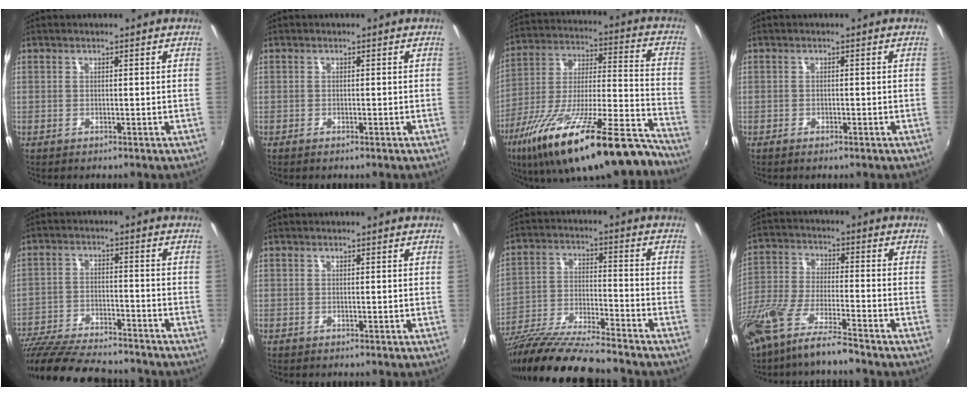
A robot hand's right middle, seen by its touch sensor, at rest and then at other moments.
{"total": 0.7, "force": [-0.5, 0.2, 0.3], "torque": [-0.007, -0.004, -0.011]}
{"total": 29.6, "force": [-21.0, 6.1, 19.9], "torque": [-0.330, -0.051, -0.333]}
{"total": 1.2, "force": [-0.9, 0.5, 0.6], "torque": [-0.012, -0.006, -0.018]}
{"total": 20.2, "force": [-17.5, 4.2, 9.2], "torque": [-0.192, -0.041, -0.291]}
{"total": 0.0}
{"total": 17.3, "force": [-14.8, 1.7, 8.8], "torque": [-0.172, -0.034, -0.259]}
{"total": 12.6, "force": [-9.7, 1.5, 8.0], "torque": [-0.169, -0.029, -0.182]}